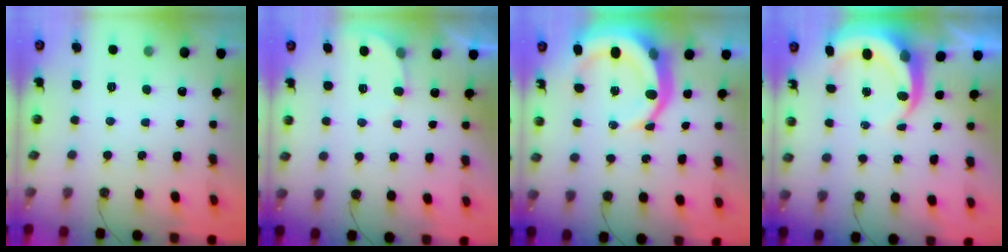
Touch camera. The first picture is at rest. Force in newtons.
{"total": 2.9, "press": 2.9, "slide": 0.3}
{"total": 12.7, "press": 12.6, "slide": 1.6}
{"total": 7.3, "press": 7.2, "slide": 1.1}